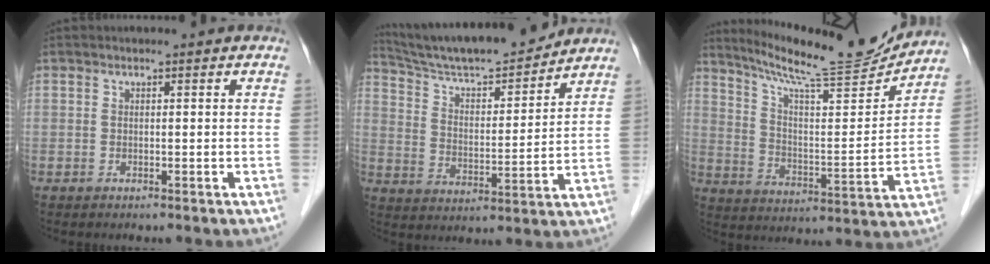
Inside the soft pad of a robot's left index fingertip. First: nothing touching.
{"total": 16.6, "force": [15.5, 1.4, 5.7], "torque": [-0.104, -0.002, 0.255]}
{"total": 18.2, "force": [17.0, 0.5, 6.6], "torque": [-0.118, -0.037, 0.259]}